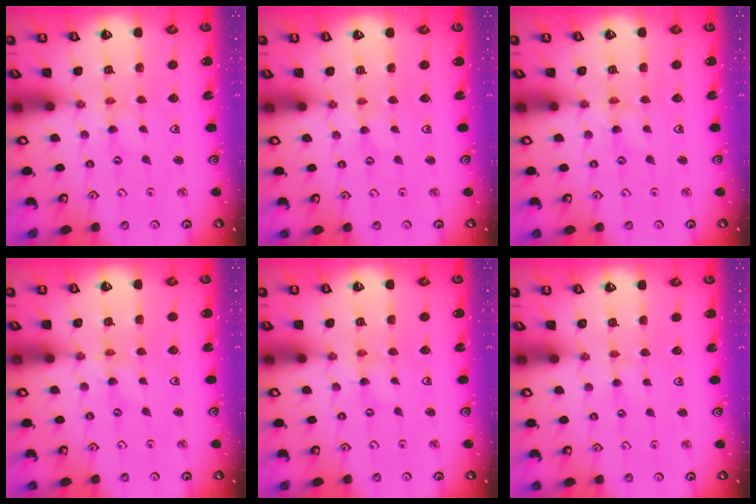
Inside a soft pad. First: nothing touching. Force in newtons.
{"total": 0.0}
{"total": 0.0}
{"total": 0.0}
{"total": 0.0}
{"total": 1.9, "press": 1.9, "slide": 0.4}